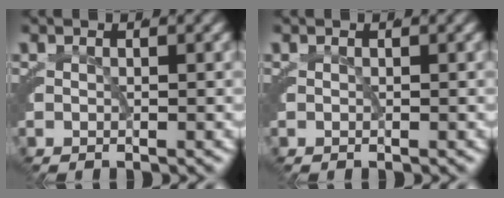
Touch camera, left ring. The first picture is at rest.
{"total": 0.0}